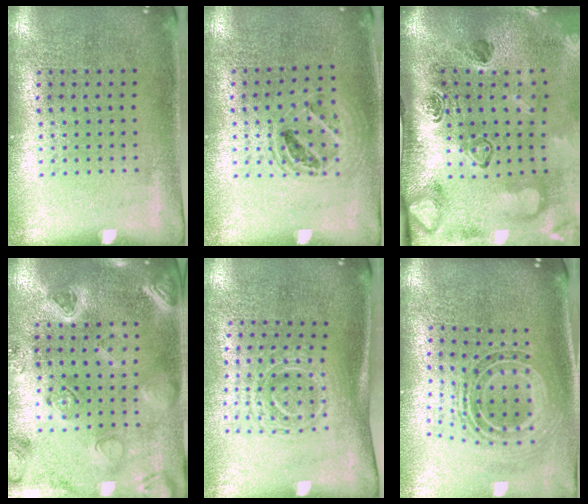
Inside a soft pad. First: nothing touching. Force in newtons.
{"total": 1.4, "press": 1.3, "slide": 0.5}
{"total": 4.0, "press": 2.8, "slide": 2.9}
{"total": 2.1, "press": 2.1, "slide": 0.2}
{"total": 1.7, "press": 1.3, "slide": 1.1}
{"total": 1.2, "press": 1.0, "slide": 0.7}